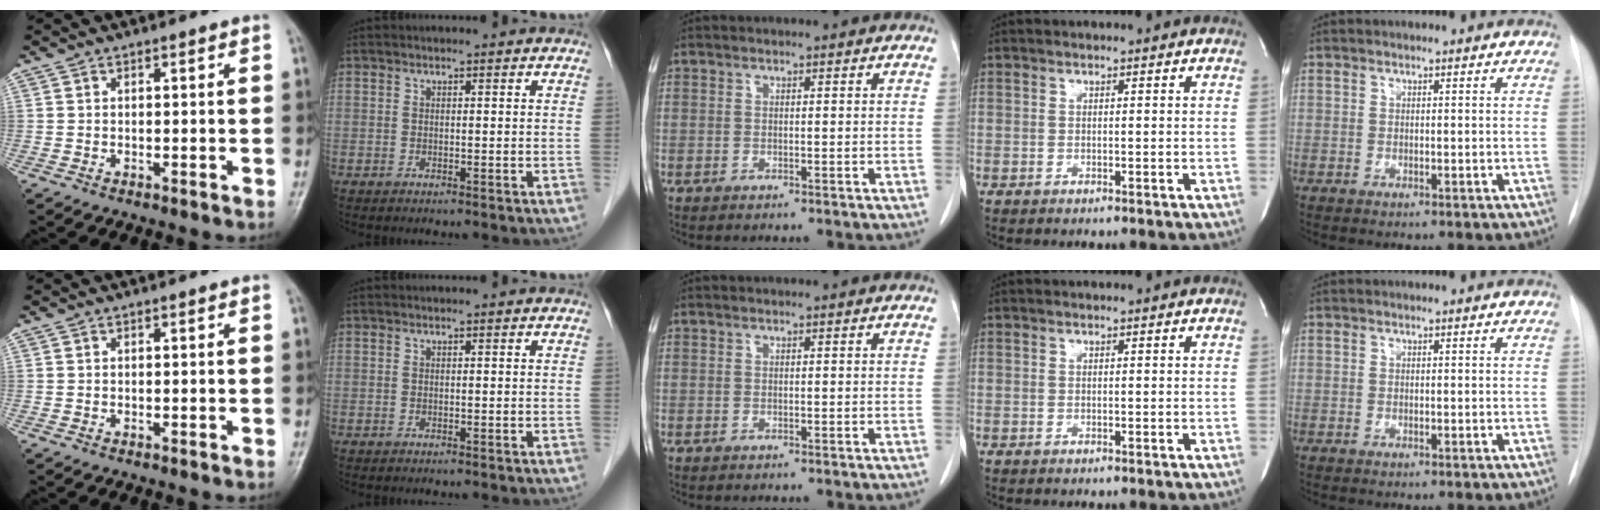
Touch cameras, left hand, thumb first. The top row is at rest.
{}